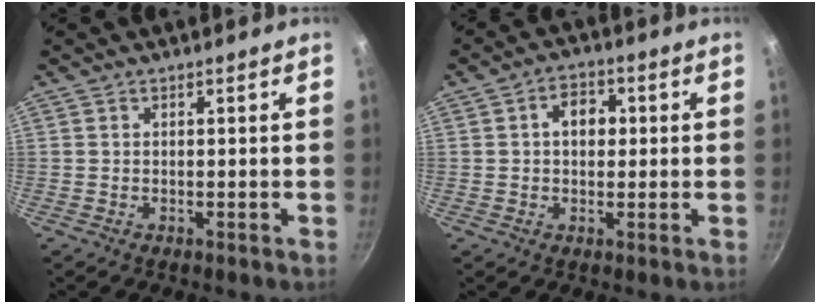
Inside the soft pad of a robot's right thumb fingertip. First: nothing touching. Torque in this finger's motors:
{"motor_torque": [0.23, 1.60, 0.66, -0.47, 0.03]}